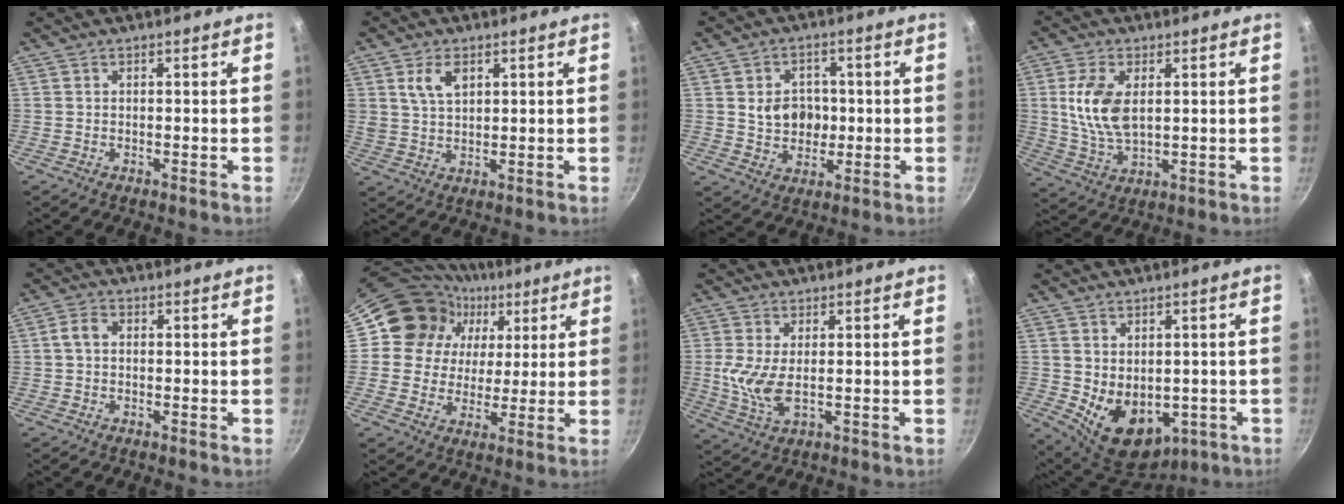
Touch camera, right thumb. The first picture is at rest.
{"total": 5.8, "force": [2.5, 3.5, 3.9], "torque": [-0.061, -0.008, 0.051]}
{"total": 8.1, "force": [0.5, 6.6, 4.6], "torque": [-0.043, 0.002, 0.009]}
{"total": 10.4, "force": [1.9, 5.8, 8.4], "torque": [-0.165, -0.013, 0.042]}
{"total": 2.8, "force": [0.1, 2.1, 1.9], "torque": [-0.036, 0.012, -0.003]}
{"total": 14.5, "force": [5.3, 12.6, 4.8], "torque": [-0.061, -0.003, 0.076]}
{"total": 7.1, "force": [0.3, 3.3, 6.3], "torque": [-0.134, -0.010, 0.010]}
{"total": 12.2, "force": [-1.7, 8.7, 8.5], "torque": [-0.105, -0.015, 0.004]}